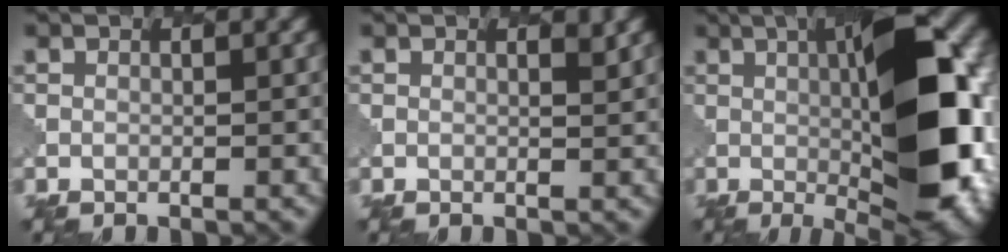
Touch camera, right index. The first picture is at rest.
{"total": 1.5, "force": [1.2, -0.9, -0.3], "torque": [-0.001, 0.001, 0.004]}
{"total": 14.2, "force": [0.4, 4.3, 13.5], "torque": [-0.175, 0.005, -0.006]}